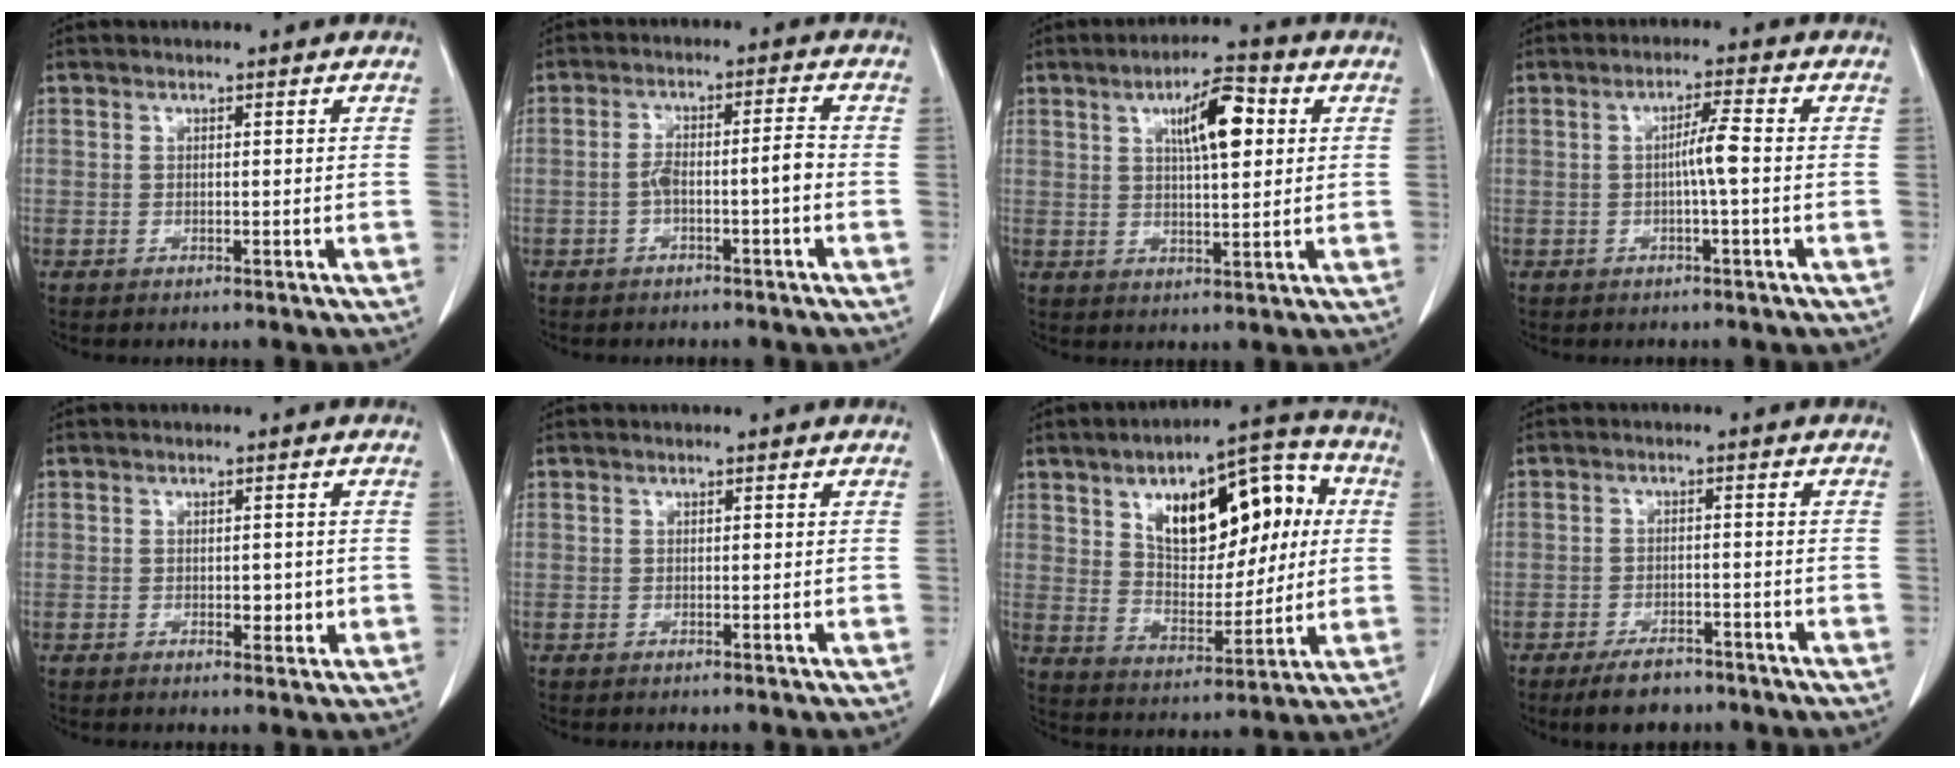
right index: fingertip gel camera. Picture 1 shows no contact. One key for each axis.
{"total": 4.7, "fx": -1.5, "fy": 0.8, "fz": 4.3, "tx": -0.081, "ty": 0.020, "tz": -0.022}
{"total": 8.3, "fx": 2.6, "fy": 2.0, "fz": 7.6, "tx": -0.123, "ty": 0.012, "tz": 0.043}
{"total": 3.4, "fx": -0.4, "fy": -0.2, "fz": 3.4, "tx": -0.058, "ty": 0.004, "tz": -0.007}
{"total": 2.4, "fx": -0.3, "fy": 1.5, "fz": 2.0, "tx": -0.023, "ty": -0.001, "tz": 0.001}
{"total": 0.0}
{"total": 17.8, "fx": 5.1, "fy": 8.5, "fz": 14.8, "tx": -0.210, "ty": 0.041, "tz": 0.085}
{"total": 5.3, "fx": -4.0, "fy": 2.3, "fz": 2.5, "tx": -0.044, "ty": 0.000, "tz": -0.061}